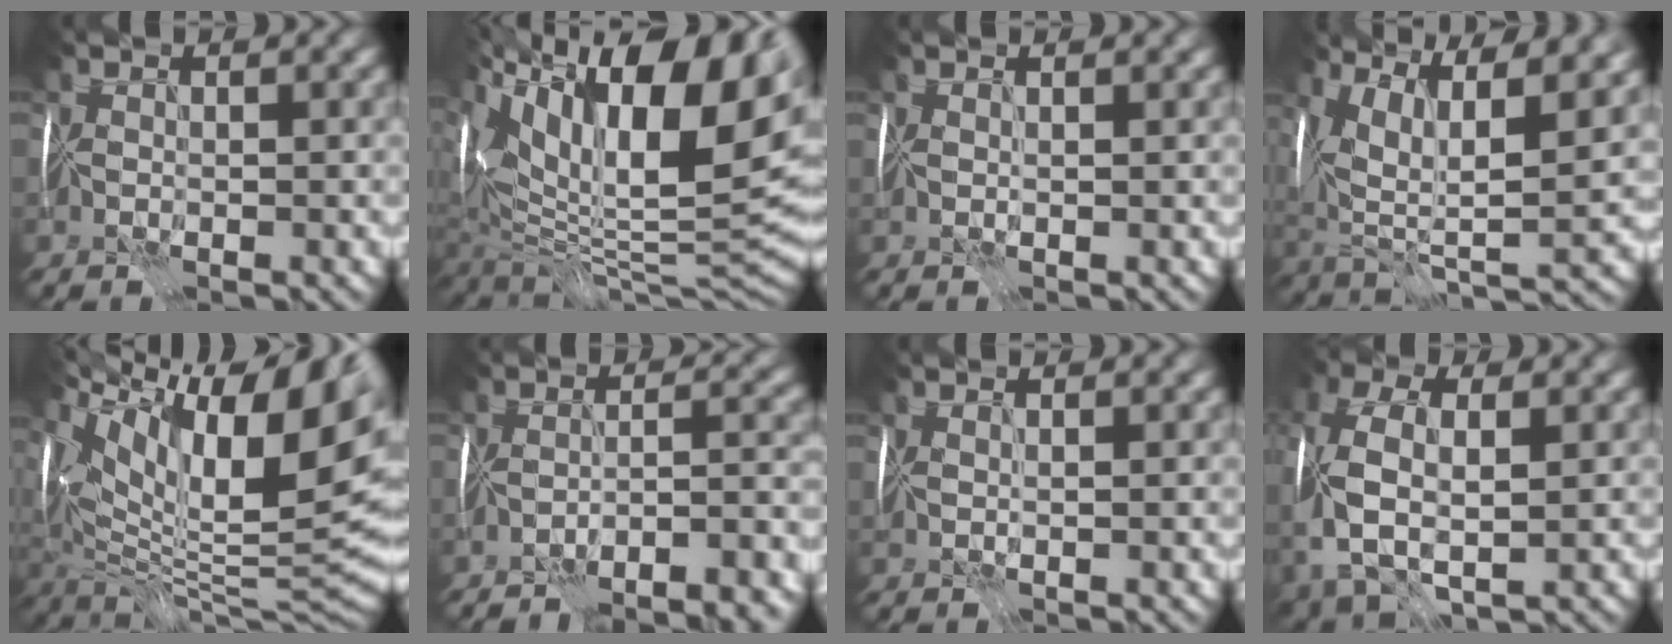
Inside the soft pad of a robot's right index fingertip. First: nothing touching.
{"total": 17.1, "force": [6.2, 6.9, 14.4], "torque": [-0.210, 0.030, 0.108]}
{"total": 0.8, "force": [0.5, -0.5, 0.1], "torque": [-0.007, 0.001, 0.013]}
{"total": 11.9, "force": [5.0, 4.8, 9.7], "torque": [-0.181, 0.004, 0.101]}
{"total": 16.5, "force": [5.0, 5.6, 14.7], "torque": [-0.232, 0.017, 0.097]}
{"total": 8.2, "force": [-7.3, 0.6, 3.7], "torque": [-0.040, 0.007, -0.088]}
{"total": 0.8, "force": [0.5, -0.5, 0.2], "torque": [-0.008, 0.000, 0.015]}
{"total": 8.3, "force": [-1.9, 4.5, 6.6], "torque": [-0.175, -0.014, -0.030]}